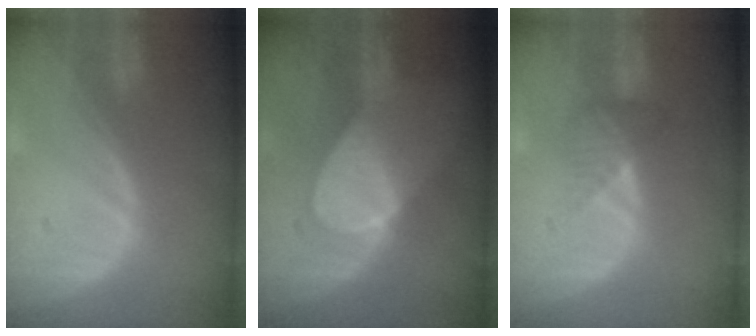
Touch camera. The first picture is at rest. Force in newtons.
{"total": 7.0, "press": 7.0, "slide": 0.4}
{"total": 3.3, "press": 3.1, "slide": 1.2}